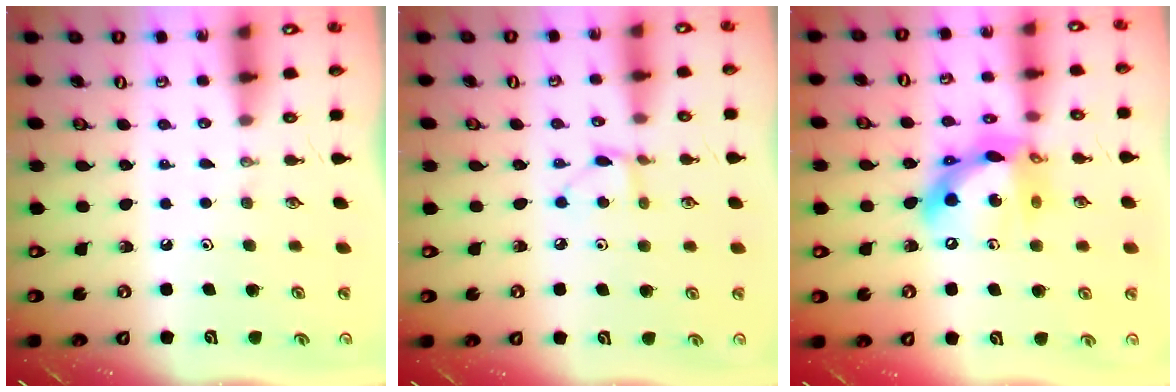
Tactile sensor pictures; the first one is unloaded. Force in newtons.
{"total": 5.6, "press": 5.5, "slide": 0.7}
{"total": 14.4, "press": 14.3, "slide": 1.6}